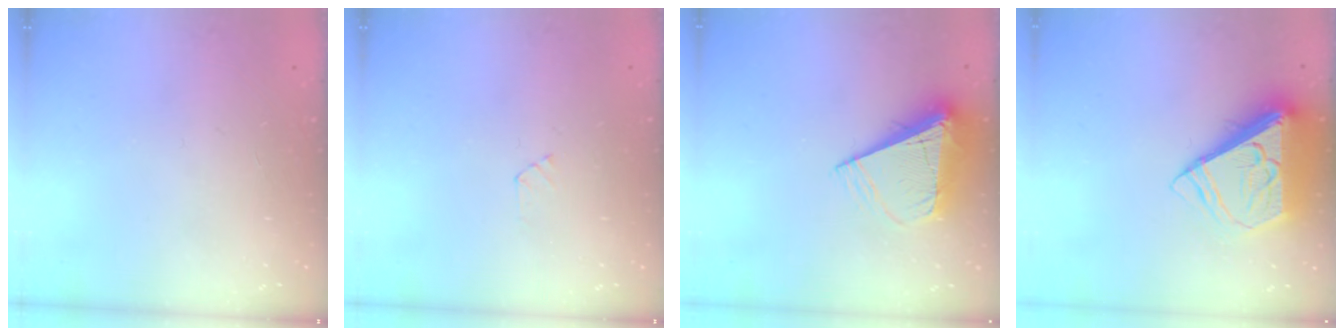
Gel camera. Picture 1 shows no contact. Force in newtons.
{"total": 2.4, "press": 2.4, "slide": 0.3}
{"total": 10.4, "press": 10.4, "slide": 0.6}
{"total": 10.7, "press": 10.6, "slide": 1.6}